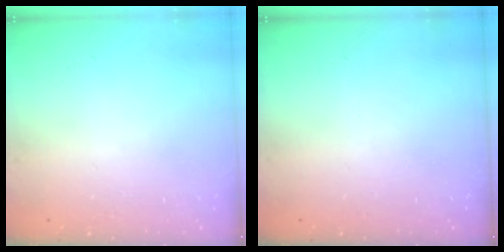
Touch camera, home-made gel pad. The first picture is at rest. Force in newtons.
{"total": 0.0}